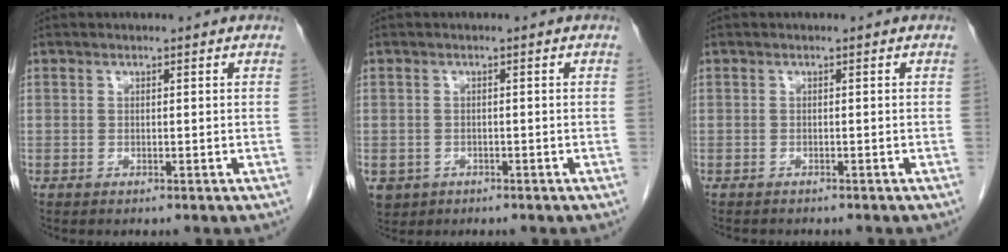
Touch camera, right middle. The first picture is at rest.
{"total": 4.3, "force": [-2.1, 3.6, 1.0], "torque": [-0.021, 0.000, -0.028]}
{"total": 2.2, "force": [-2.0, 0.8, 0.7], "torque": [-0.014, -0.005, -0.025]}